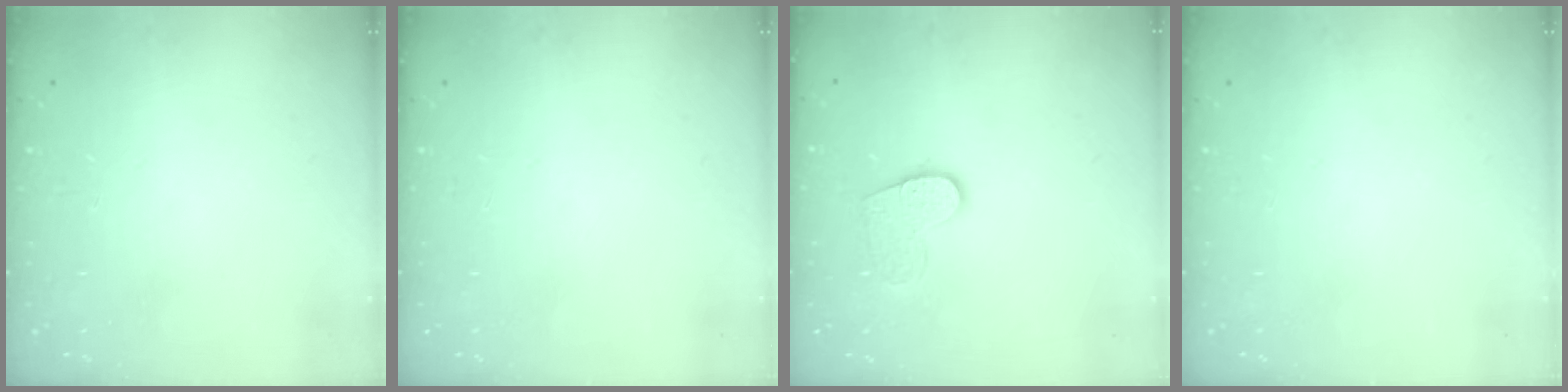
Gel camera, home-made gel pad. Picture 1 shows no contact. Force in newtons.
{"total": 0.0}
{"total": 9.9, "press": 9.9, "slide": 0.7}
{"total": 0.0}